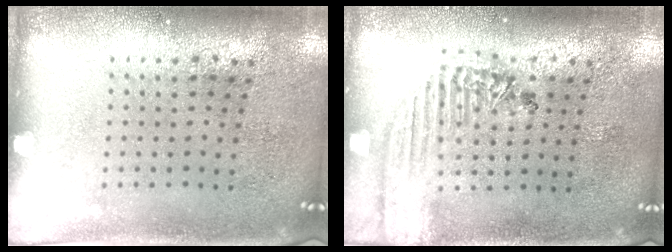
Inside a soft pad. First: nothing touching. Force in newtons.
{"total": 1.8, "press": 1.7, "slide": 0.7}